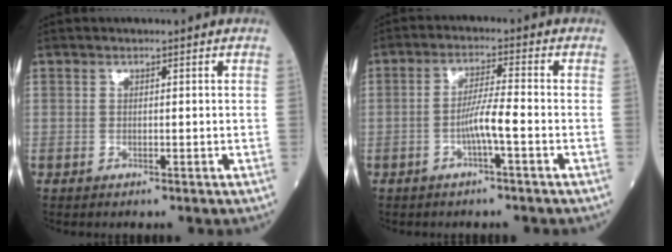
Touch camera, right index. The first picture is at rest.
{"total": 4.7, "force": [-1.6, -0.3, 4.4], "torque": [-0.085, 0.004, -0.032]}